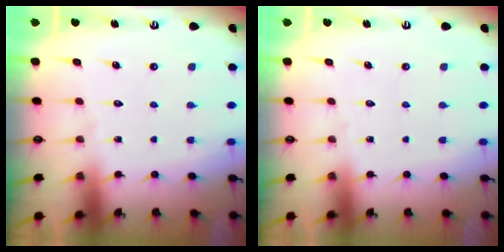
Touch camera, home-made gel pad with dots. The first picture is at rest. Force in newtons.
{"total": 0.0}